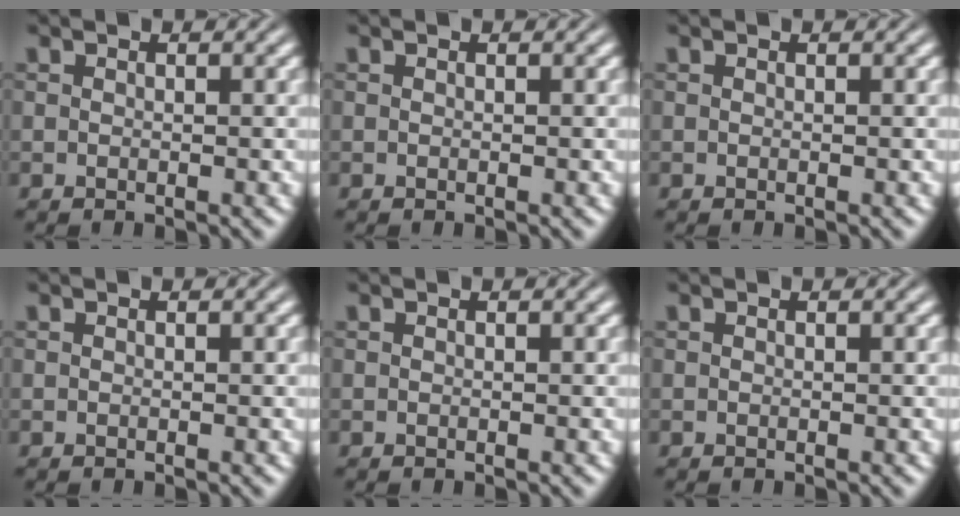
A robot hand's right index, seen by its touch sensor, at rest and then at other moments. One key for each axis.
{"total": 0.0}
{"total": 0.0}
{"total": 0.0}
{"total": 0.0}
{"total": 0.0}